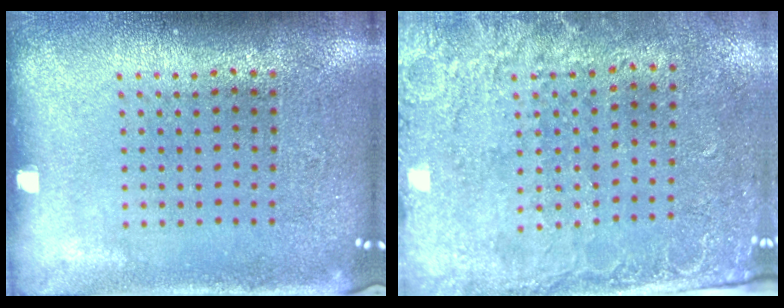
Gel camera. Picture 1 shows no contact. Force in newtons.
{"total": 2.5, "press": 2.1, "slide": 1.4}